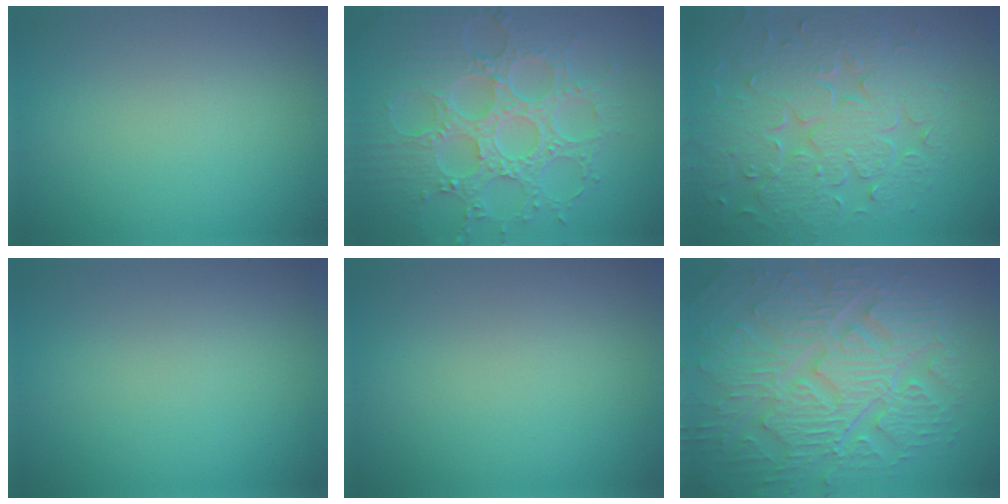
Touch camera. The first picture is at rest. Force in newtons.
{"total": 8.8, "press": 6.6, "slide": 5.7}
{"total": 8.7, "press": 6.4, "slide": 6.0}
{"total": 0.0}
{"total": 0.0}
{"total": 10.8, "press": 7.2, "slide": 8.0}